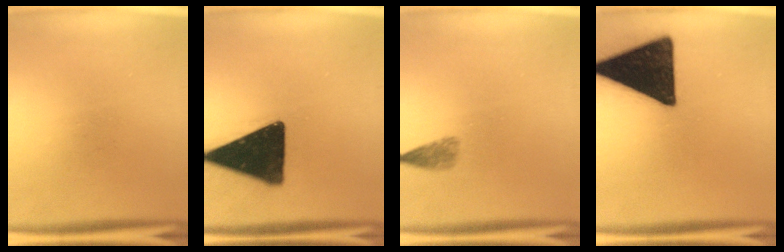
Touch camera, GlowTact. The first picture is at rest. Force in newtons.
{"total": 18.3}
{"total": 1.8}
{"total": 18.9}